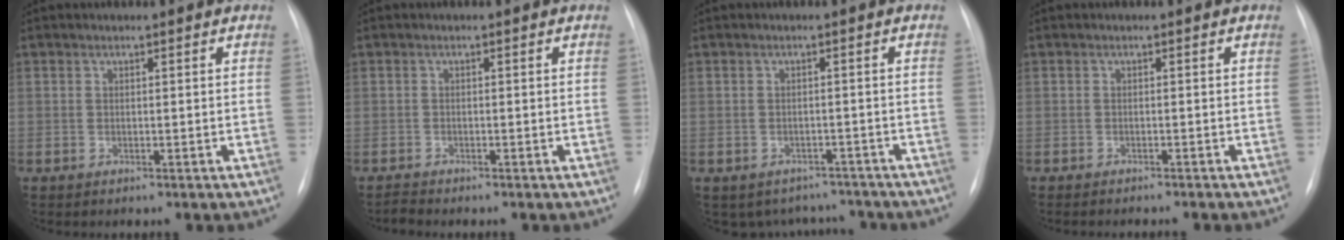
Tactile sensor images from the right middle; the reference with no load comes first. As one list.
[{"total": 1.0, "force": [-1.0, -0.2, -0.1], "torque": [-0.002, -0.007, -0.018]}, {"total": 6.4, "force": [-5.6, 3.2, 0.1], "torque": [0.011, 0.022, -0.065]}, {"total": 4.4, "force": [-4.0, 0.1, 1.9], "torque": [-0.018, -0.002, -0.050]}]